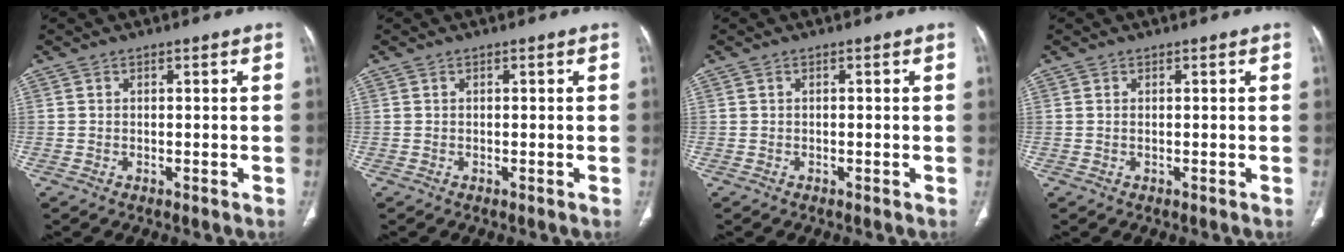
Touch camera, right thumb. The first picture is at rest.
{"total": 0.0}
{"total": 0.0}
{"total": 0.0}